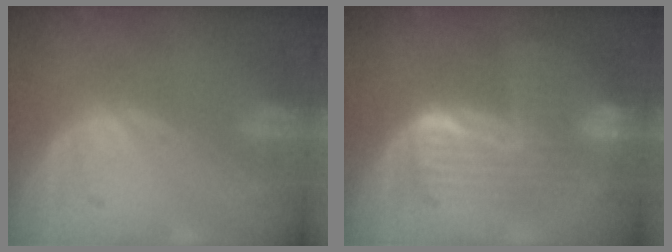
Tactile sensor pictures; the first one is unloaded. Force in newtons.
{"total": 7.4, "press": 7.4, "slide": 0.2}